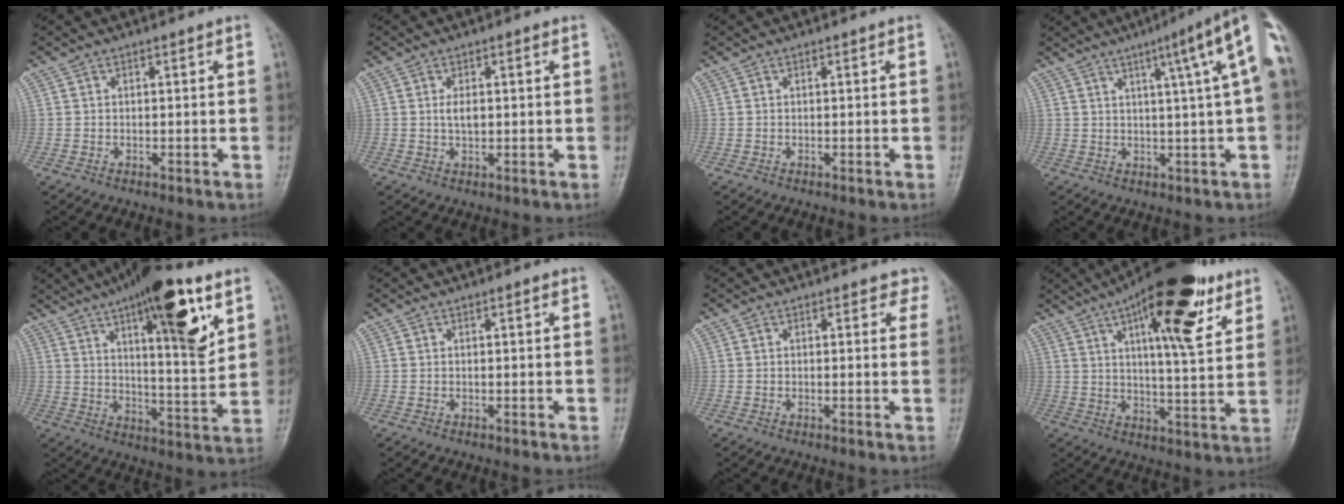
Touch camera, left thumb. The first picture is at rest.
{"total": 2.5, "force": [0.3, 1.3, 2.1], "torque": [-0.033, 0.002, 0.005]}
{"total": 0.0}
{"total": 12.1, "force": [3.9, 0.7, 11.4], "torque": [-0.143, 0.012, 0.043]}
{"total": 19.5, "force": [9.6, 5.1, 16.2], "torque": [-0.214, -0.036, 0.147]}
{"total": 0.0}
{"total": 2.2, "force": [1.7, 1.4, 0.5], "torque": [0.026, -0.005, 0.002]}
{"total": 20.2, "force": [10.5, 6.2, 16.1], "torque": [-0.211, -0.029, 0.154]}